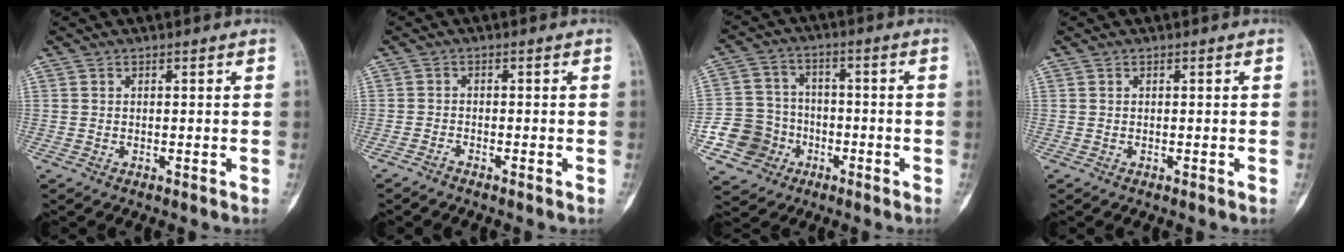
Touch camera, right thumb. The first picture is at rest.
{"total": 1.1, "force": [-1.1, 0.1, 0.2], "torque": [-0.007, 0.002, -0.025]}
{"total": 10.4, "force": [-4.3, 9.3, 1.9], "torque": [-0.011, 0.041, -0.072]}
{"total": 0.0}